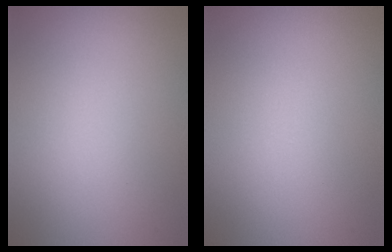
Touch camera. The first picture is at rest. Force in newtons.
{"total": 0.0}